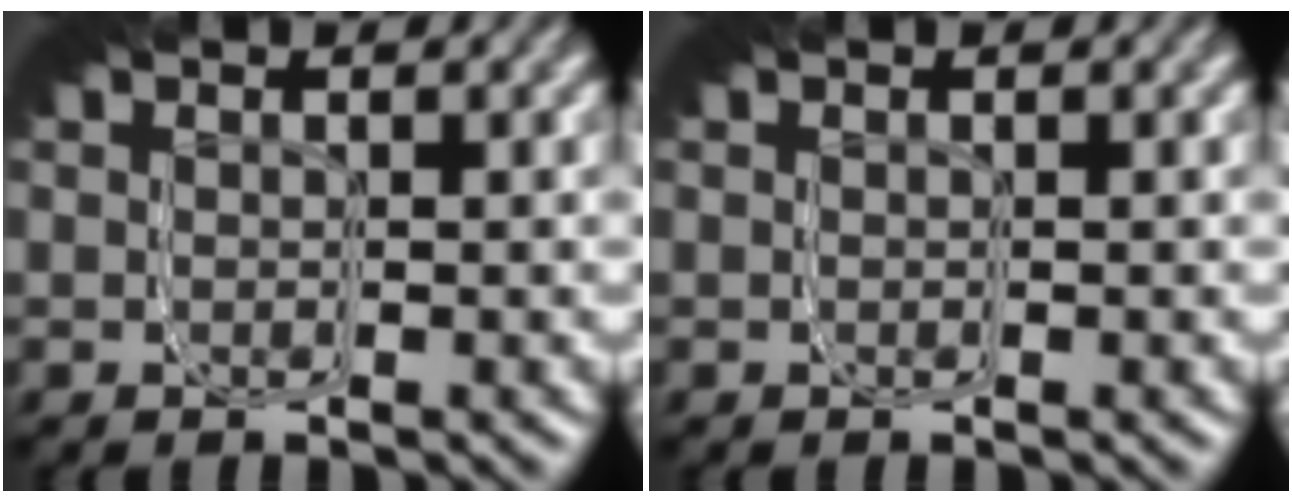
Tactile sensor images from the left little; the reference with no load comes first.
{"total": 0.0}